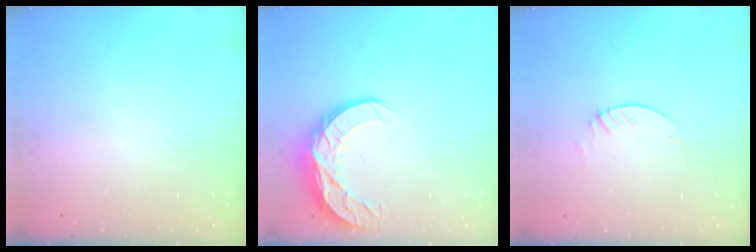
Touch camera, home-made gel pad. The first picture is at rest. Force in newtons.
{"total": 11.3, "press": 11.3, "slide": 0.7}
{"total": 2.3, "press": 2.3, "slide": 0.2}